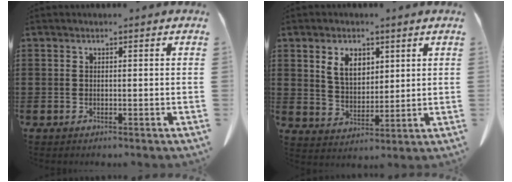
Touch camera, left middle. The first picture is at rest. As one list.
[{"total": 5.5, "force": [3.3, 3.5, 2.8], "torque": [-0.062, 0.007, 0.060]}]